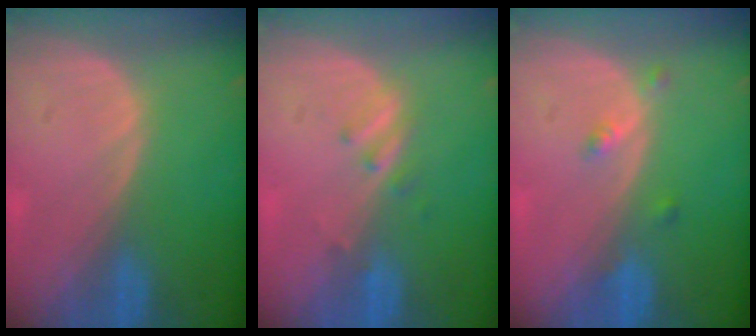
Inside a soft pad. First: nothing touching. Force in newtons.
{"total": 2.5, "press": 2.2, "slide": 1.2}
{"total": 2.2, "press": 1.8, "slide": 1.3}